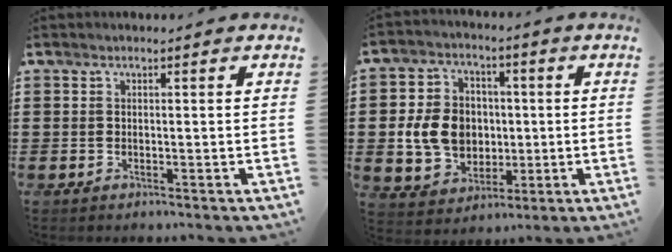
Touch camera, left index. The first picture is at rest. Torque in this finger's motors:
{"motor_torque": [1.56, 0.58, 0.47, 0.14]}